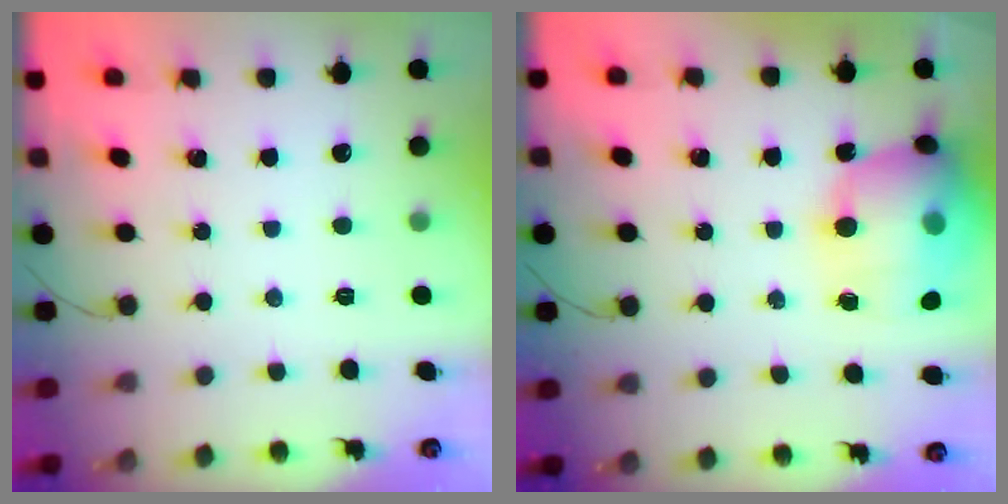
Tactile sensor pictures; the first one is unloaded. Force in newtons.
{"total": 20.4, "press": 19.9, "slide": 4.2}